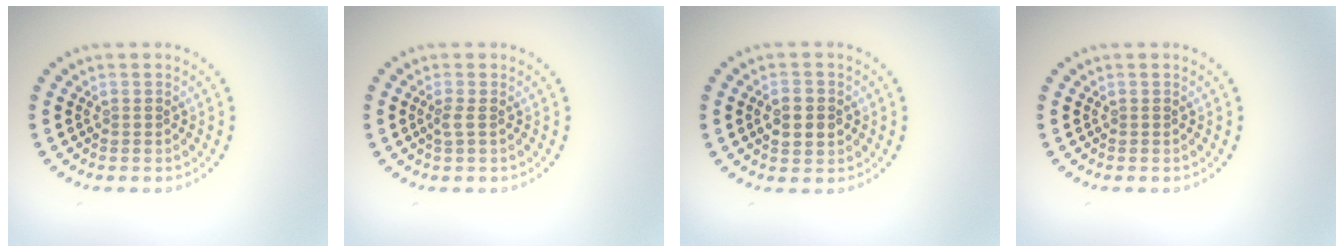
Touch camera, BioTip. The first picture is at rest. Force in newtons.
{"total": 0.9, "press": 0.6, "slide": 0.6}
{"total": 2.7, "press": 2.7, "slide": 0.2}
{"total": 0.0}